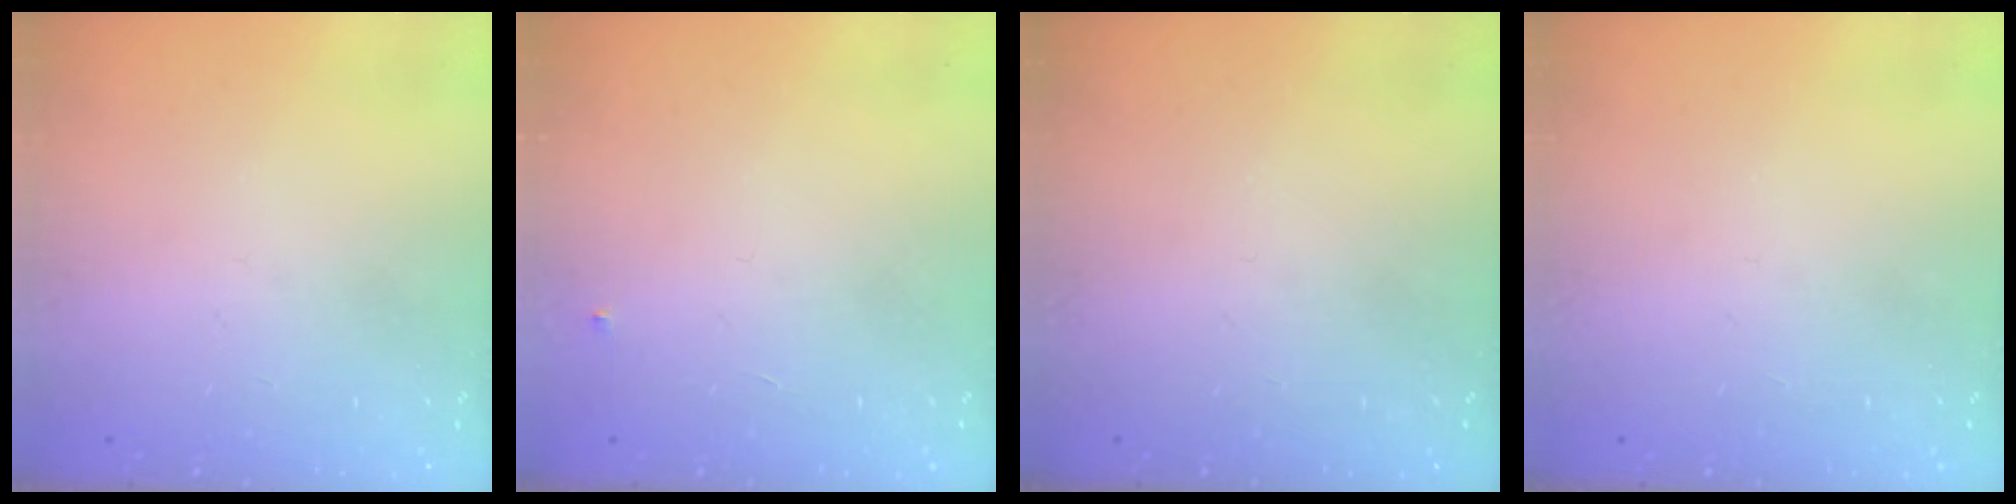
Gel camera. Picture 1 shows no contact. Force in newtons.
{"total": 3.0, "press": 2.9, "slide": 0.4}
{"total": 0.0}
{"total": 0.0}